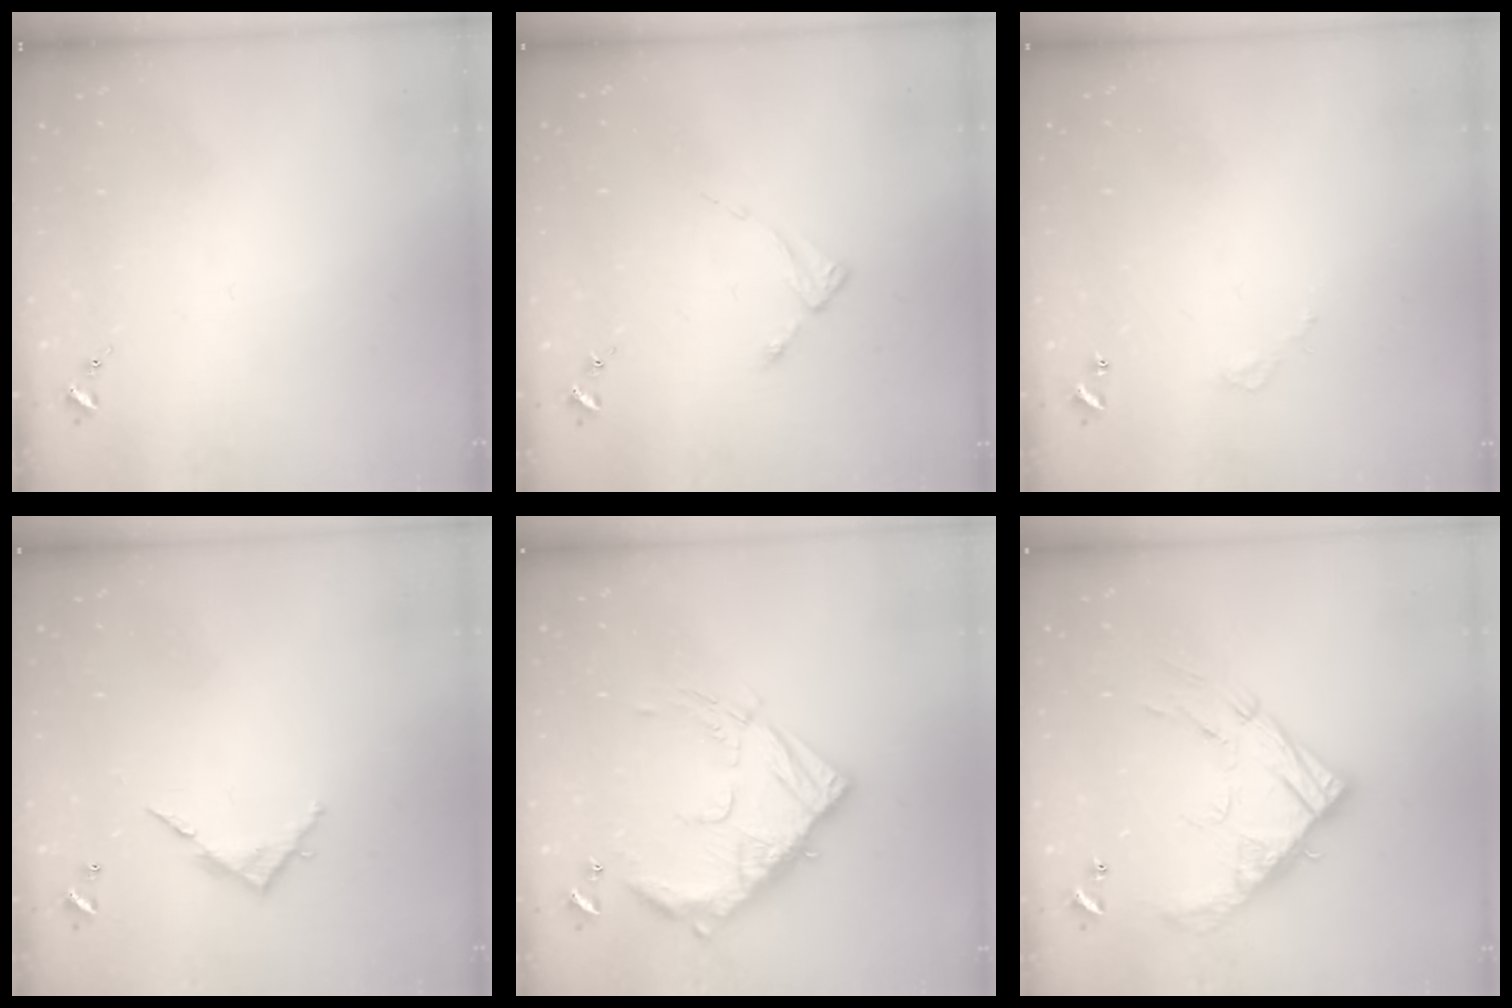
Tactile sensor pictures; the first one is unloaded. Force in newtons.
{"total": 2.6, "press": 2.6, "slide": 0.3}
{"total": 2.8, "press": 2.8, "slide": 0.2}
{"total": 5.7, "press": 5.7, "slide": 0.4}
{"total": 17.8, "press": 17.7, "slide": 1.9}
{"total": 18.0, "press": 17.9, "slide": 1.6}